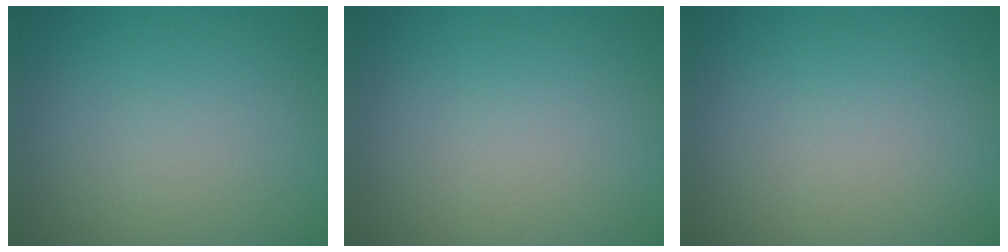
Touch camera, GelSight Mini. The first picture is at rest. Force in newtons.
{"total": 0.0}
{"total": 0.0}